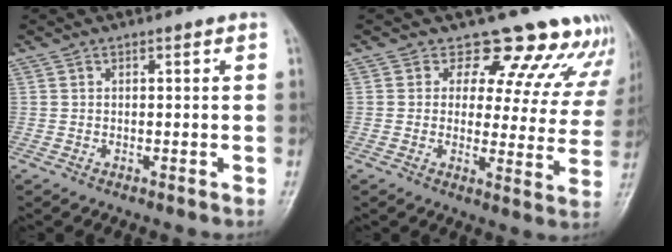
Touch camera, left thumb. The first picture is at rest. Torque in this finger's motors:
{"motor_torque": [0.21, 0.27, -0.26, -0.06, 0.02]}